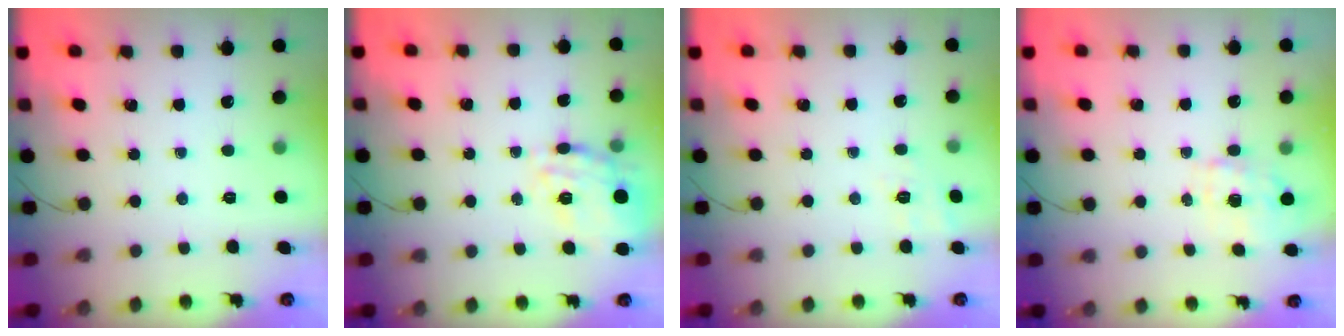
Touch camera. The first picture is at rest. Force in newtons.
{"total": 17.9, "press": 17.8, "slide": 1.3}
{"total": 3.0, "press": 2.3, "slide": 2.0}
{"total": 5.8, "press": 5.7, "slide": 1.0}